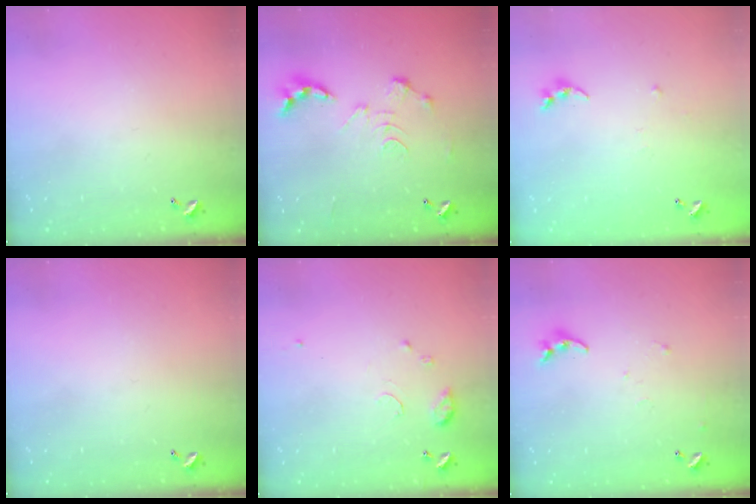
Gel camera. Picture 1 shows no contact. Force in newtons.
{"total": 0.0}
{"total": 5.4, "press": 5.4, "slide": 0.6}
{"total": 0.0}
{"total": 7.9, "press": 7.8, "slide": 0.8}
{"total": 4.1, "press": 4.1, "slide": 0.4}